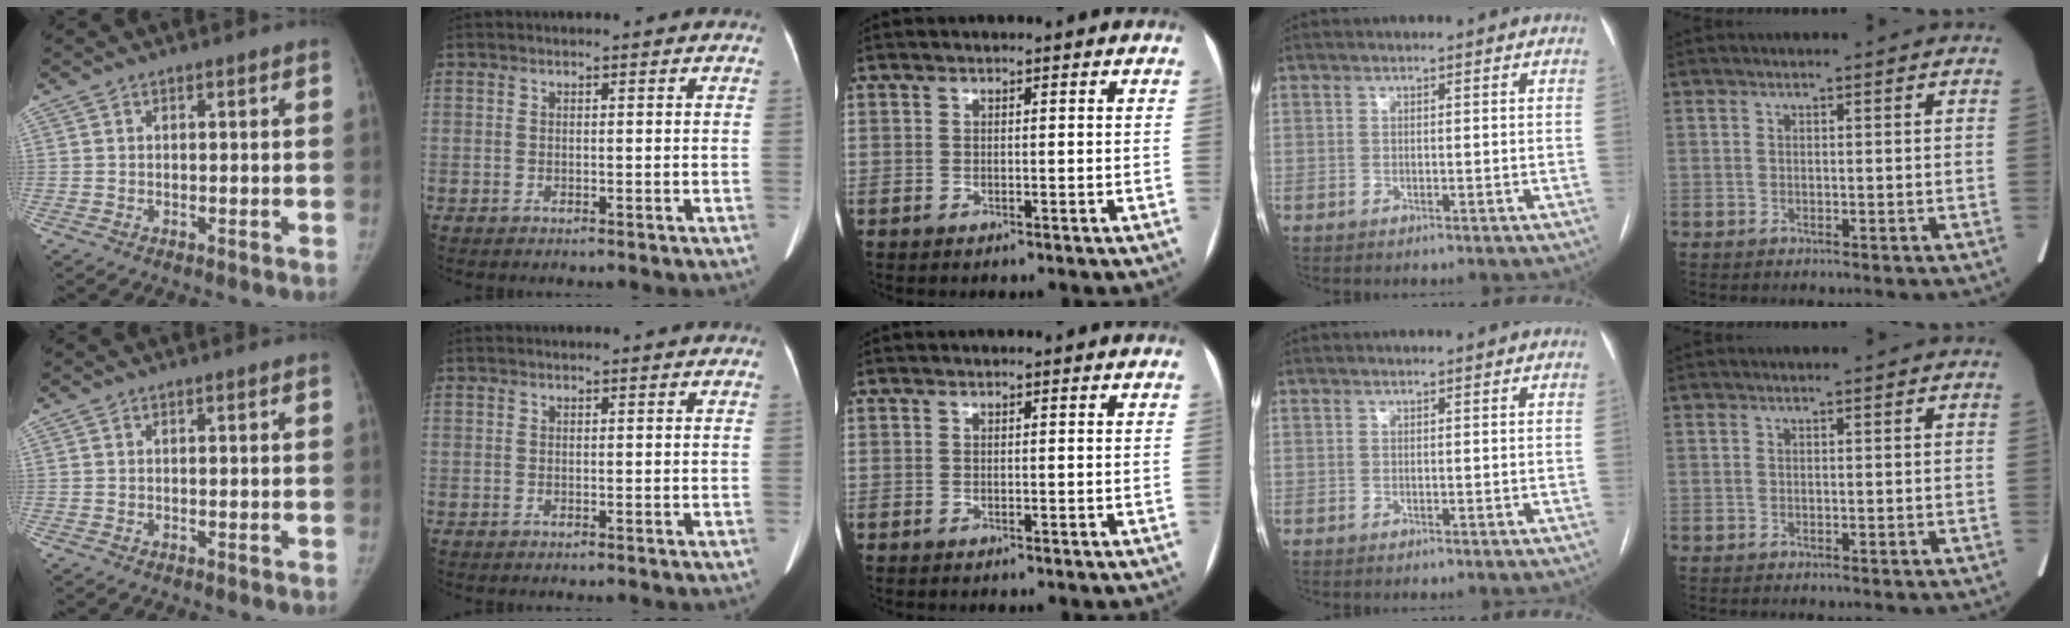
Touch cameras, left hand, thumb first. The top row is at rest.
{}